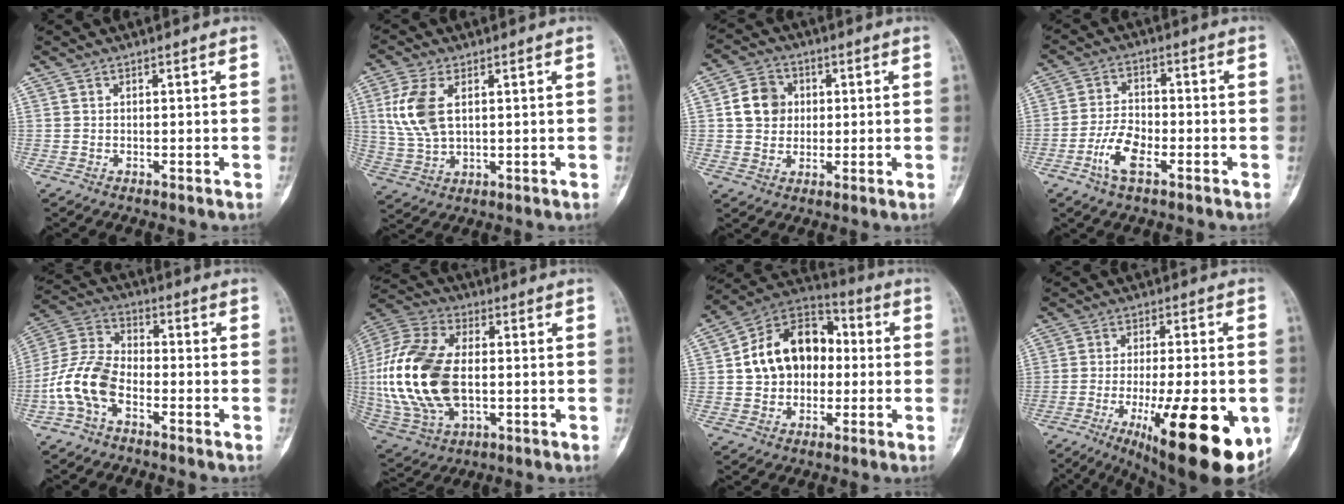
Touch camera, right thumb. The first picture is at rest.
{"total": 9.3, "force": [2.4, 5.1, 7.5], "torque": [-0.167, -0.002, 0.053]}
{"total": 7.4, "force": [1.2, 6.5, 3.5], "torque": [-0.037, 0.002, 0.016]}
{"total": 7.4, "force": [-3.3, 3.5, 5.6], "torque": [-0.108, 0.017, -0.066]}
{"total": 11.1, "force": [-4.2, 6.6, 8.0], "torque": [-0.169, 0.035, -0.091]}
{"total": 23.0, "force": [-0.6, 13.4, 18.8], "torque": [-0.410, 0.000, -0.002]}
{"total": 16.8, "force": [0.9, 12.4, 11.2], "torque": [-0.141, 0.032, 0.007]}
{"total": 24.0, "force": [-8.2, 7.1, 21.5], "torque": [-0.267, -0.015, -0.104]}